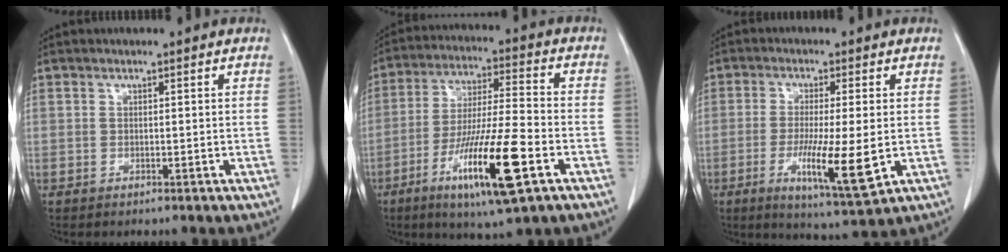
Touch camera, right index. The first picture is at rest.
{"total": 16.1, "force": [-6.9, 1.2, 14.5], "torque": [-0.272, -0.023, -0.117]}
{"total": 10.2, "force": [-2.5, 0.7, 9.9], "torque": [-0.170, -0.028, -0.041]}